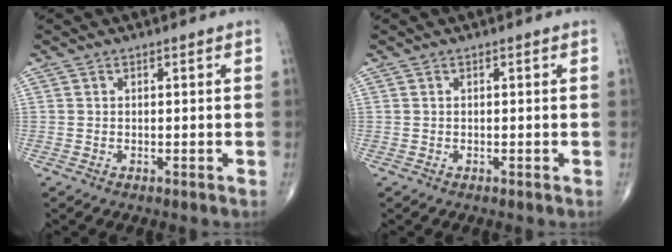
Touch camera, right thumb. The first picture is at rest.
{"total": 0.0}